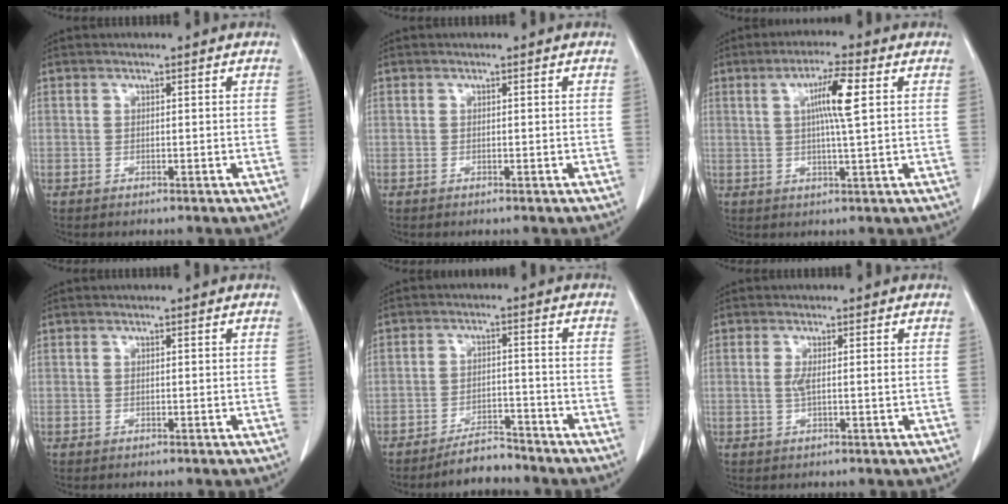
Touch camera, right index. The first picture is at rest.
{"total": 0.0}
{"total": 6.7, "force": [1.7, -0.2, 6.5], "torque": [-0.115, 0.002, 0.028]}
{"total": 0.0}
{"total": 5.0, "force": [-4.7, 1.3, 1.1], "torque": [-0.019, -0.005, -0.077]}
{"total": 2.0, "force": [0.1, 0.1, 2.0], "torque": [-0.042, -0.001, 0.003]}